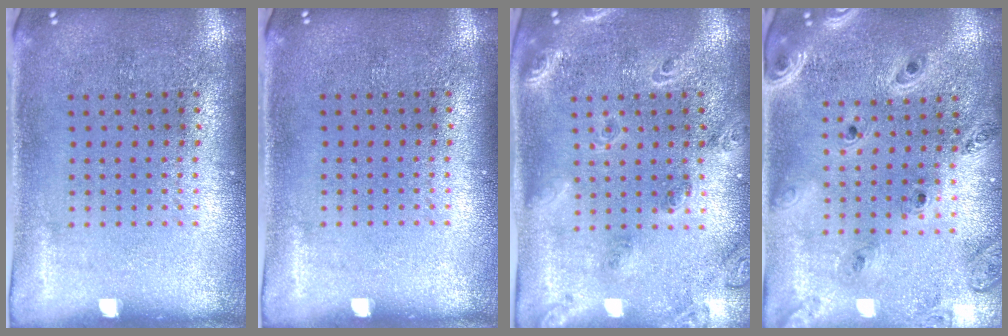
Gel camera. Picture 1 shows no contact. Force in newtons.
{"total": 0.0}
{"total": 1.8, "press": 1.6, "slide": 0.8}
{"total": 1.4, "press": 1.4, "slide": 0.2}